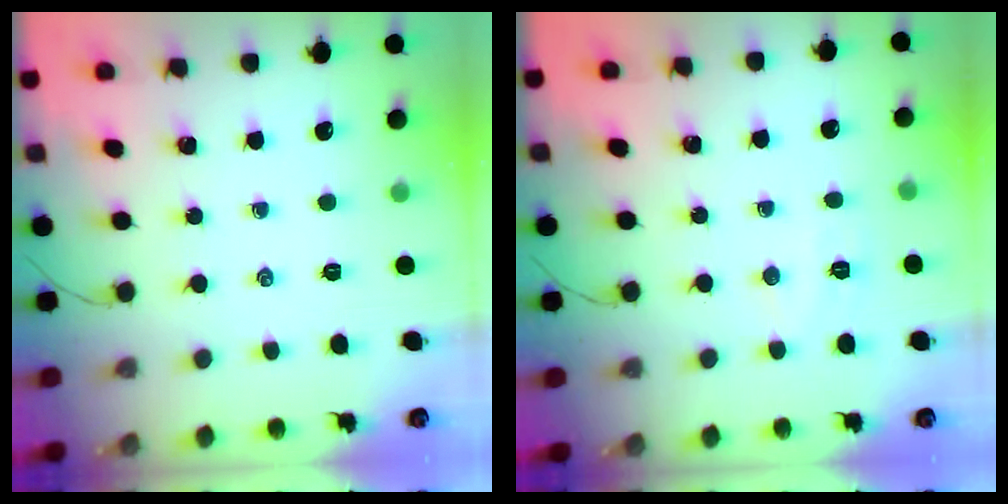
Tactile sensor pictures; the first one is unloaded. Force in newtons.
{"total": 3.6, "press": 3.5, "slide": 0.8}